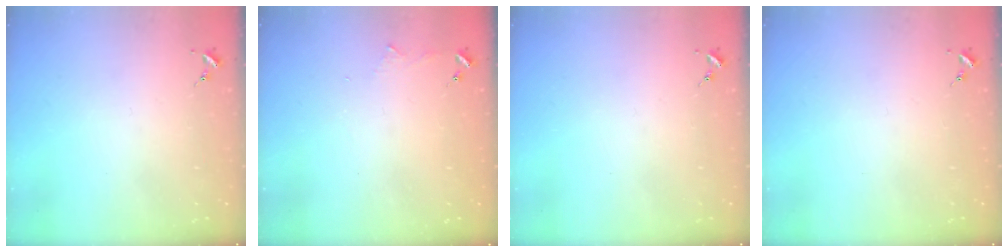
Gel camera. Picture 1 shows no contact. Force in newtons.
{"total": 3.5, "press": 3.5, "slide": 0.4}
{"total": 0.0}
{"total": 0.0}